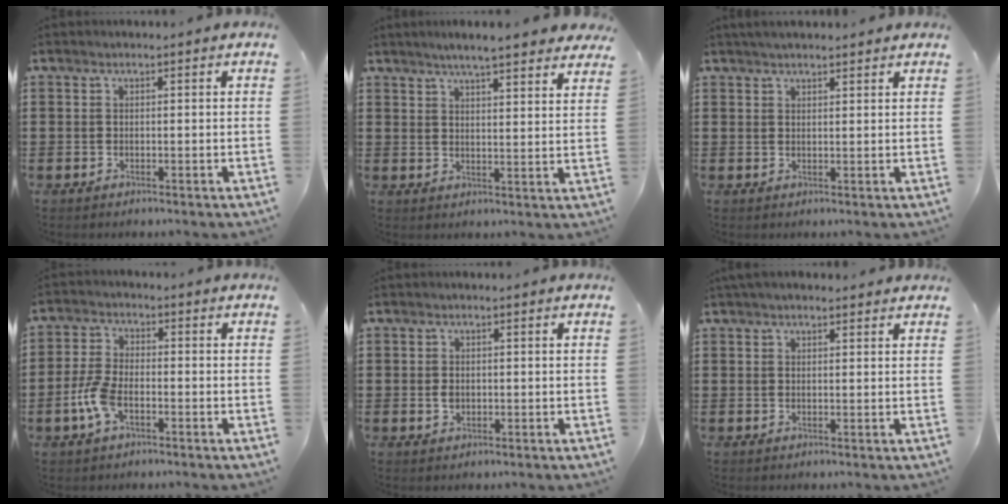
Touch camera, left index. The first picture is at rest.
{"total": 4.9, "force": [4.5, 0.0, 2.0], "torque": [-0.053, -0.013, 0.078]}
{"total": 2.1, "force": [1.9, 0.3, 0.8], "torque": [-0.019, 0.003, 0.037]}
{"total": 5.9, "force": [-2.3, 2.7, 4.7], "torque": [-0.112, -0.002, -0.047]}
{"total": 1.6, "force": [-0.1, 1.1, 1.1], "torque": [-0.024, 0.006, -0.002]}
{"total": 1.6, "force": [1.3, 0.6, 0.7], "torque": [-0.017, 0.005, 0.025]}